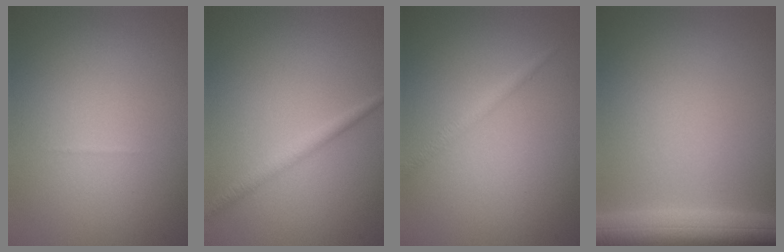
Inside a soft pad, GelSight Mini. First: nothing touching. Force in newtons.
{"total": 1.6, "press": 1.6, "slide": 0.1}
{"total": 1.3, "press": 1.3, "slide": 0.1}
{"total": 8.9, "press": 8.9, "slide": 0.3}